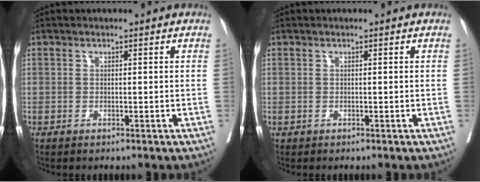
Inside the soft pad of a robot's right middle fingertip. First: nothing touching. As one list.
[{"total": 0.0}]